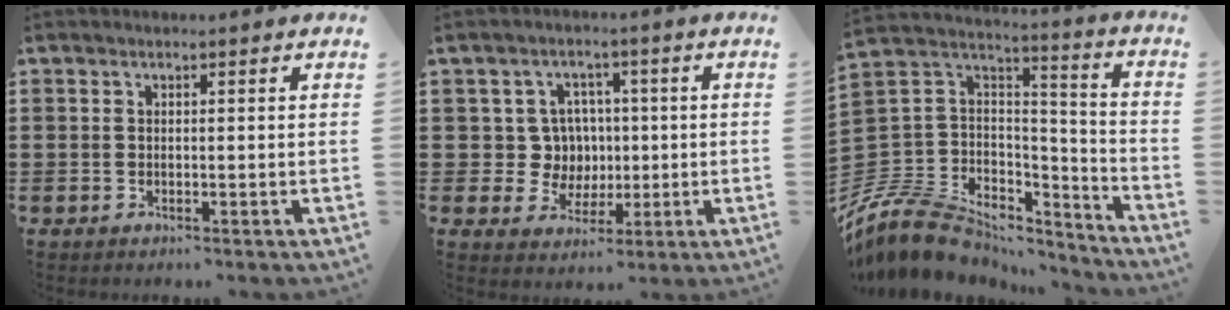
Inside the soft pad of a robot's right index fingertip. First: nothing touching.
{"total": 6.5, "force": [0.6, 6.1, 2.1], "torque": [-0.052, 0.009, 0.010]}
{"total": 9.8, "force": [-7.0, 6.0, 3.1], "torque": [-0.101, 0.005, -0.140]}